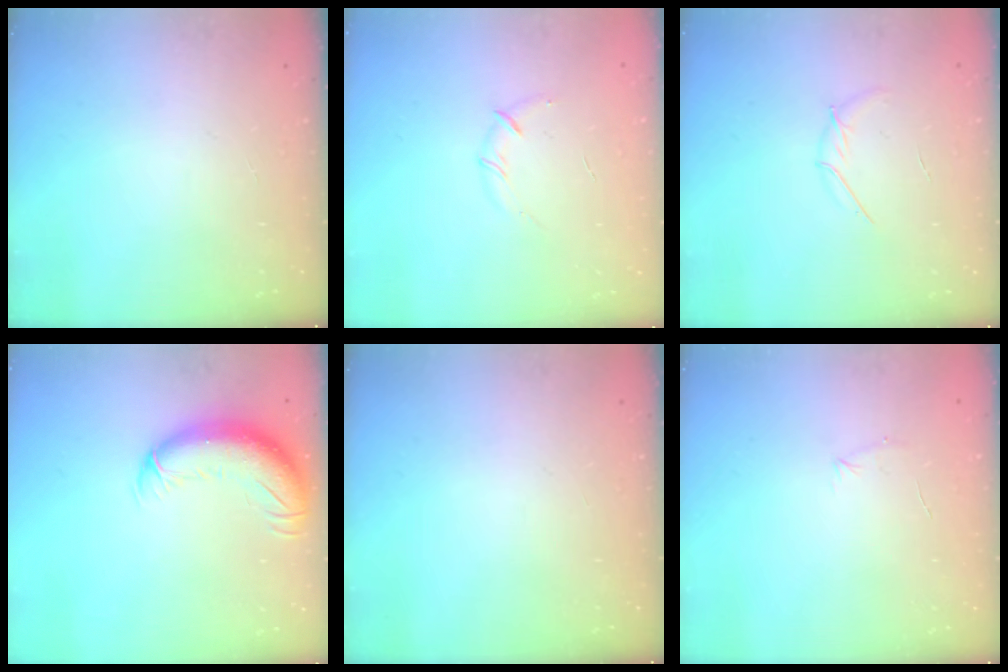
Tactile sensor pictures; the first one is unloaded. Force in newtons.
{"total": 3.8, "press": 3.7, "slide": 1.0}
{"total": 5.0, "press": 4.9, "slide": 1.3}
{"total": 13.7, "press": 13.3, "slide": 3.1}
{"total": 0.0}
{"total": 4.1, "press": 3.9, "slide": 1.0}